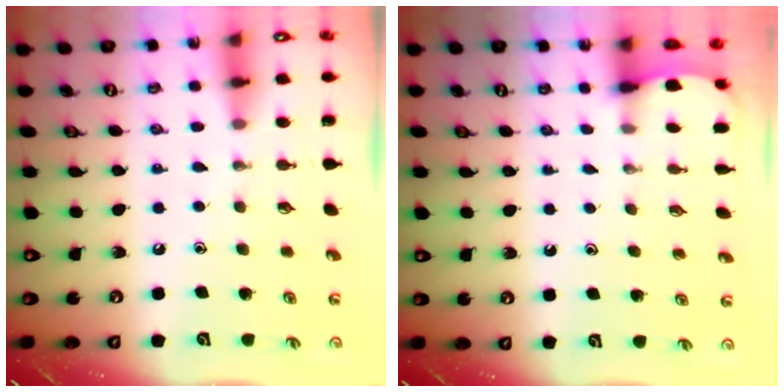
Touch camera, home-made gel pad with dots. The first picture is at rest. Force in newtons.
{"total": 1.3, "press": 1.3, "slide": 0.1}